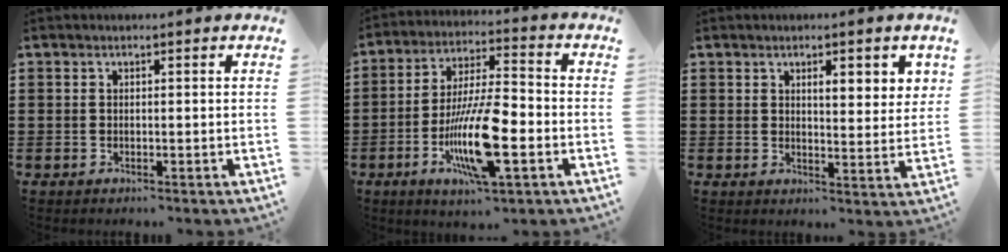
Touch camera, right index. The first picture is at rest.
{"total": 13.9, "force": [-4.5, 3.8, 12.6], "torque": [-0.254, -0.007, -0.083]}
{"total": 3.6, "force": [1.7, 1.2, 2.9], "torque": [-0.045, 0.001, 0.024]}